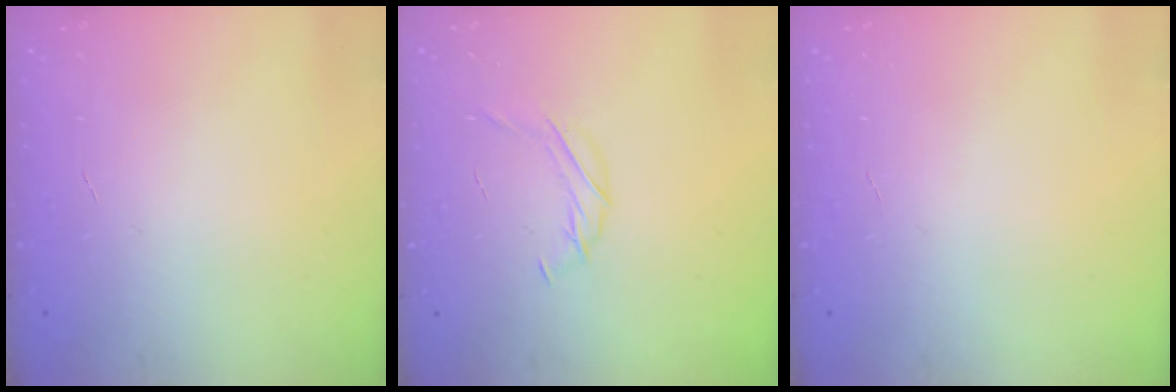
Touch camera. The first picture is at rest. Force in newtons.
{"total": 7.1, "press": 7.0, "slide": 0.8}
{"total": 0.0}